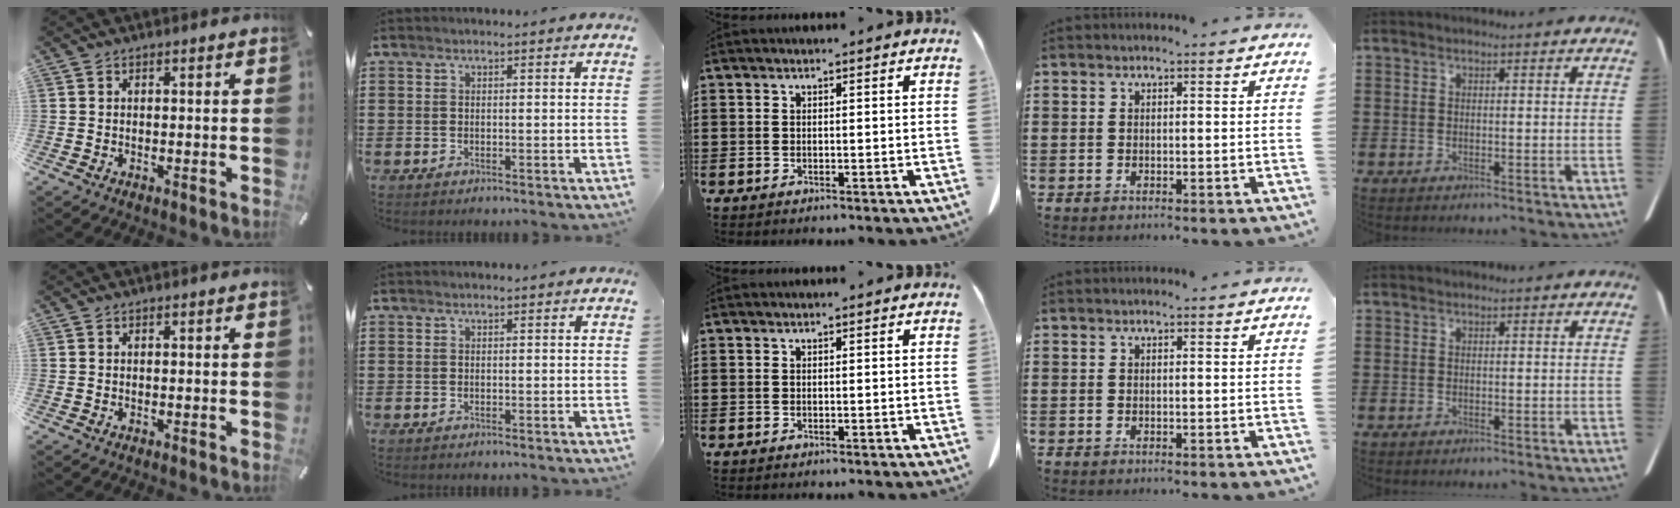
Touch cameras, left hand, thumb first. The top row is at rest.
{}